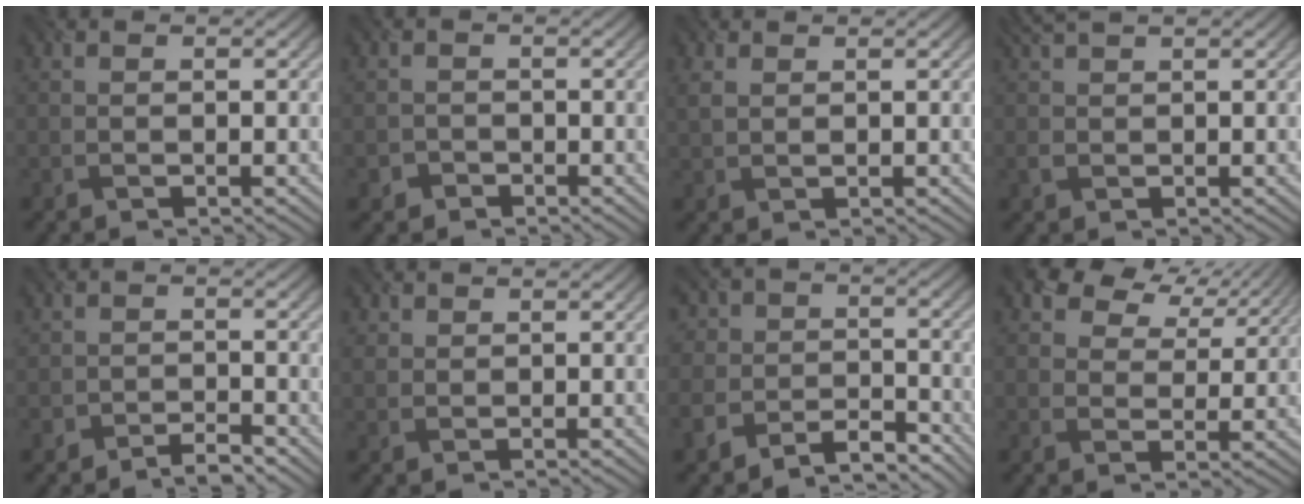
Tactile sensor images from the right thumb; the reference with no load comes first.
{"total": 1.3, "force": [-0.8, 1.0, -0.3], "torque": [0.009, -0.002, -0.022]}
{"total": 1.6, "force": [1.3, 0.6, 0.7], "torque": [-0.033, 0.001, 0.026]}
{"total": 1.9, "force": [1.6, 0.6, 0.9], "torque": [-0.032, 0.008, 0.032]}
{"total": 2.1, "force": [-1.9, 0.8, 0.3], "torque": [-0.001, 0.003, -0.042]}
{"total": 1.2, "force": [1.0, 0.5, -0.4], "torque": [-0.001, 0.000, 0.017]}
{"total": 6.4, "force": [-4.9, 3.6, 1.9], "torque": [-0.041, -0.015, -0.099]}
{"total": 6.8, "force": [4.8, 3.9, 2.9], "torque": [-0.064, 0.008, 0.075]}